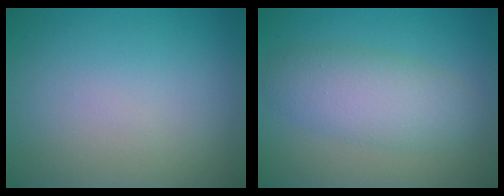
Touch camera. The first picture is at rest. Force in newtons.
{"total": 5.3, "press": 5.3, "slide": 0.1}